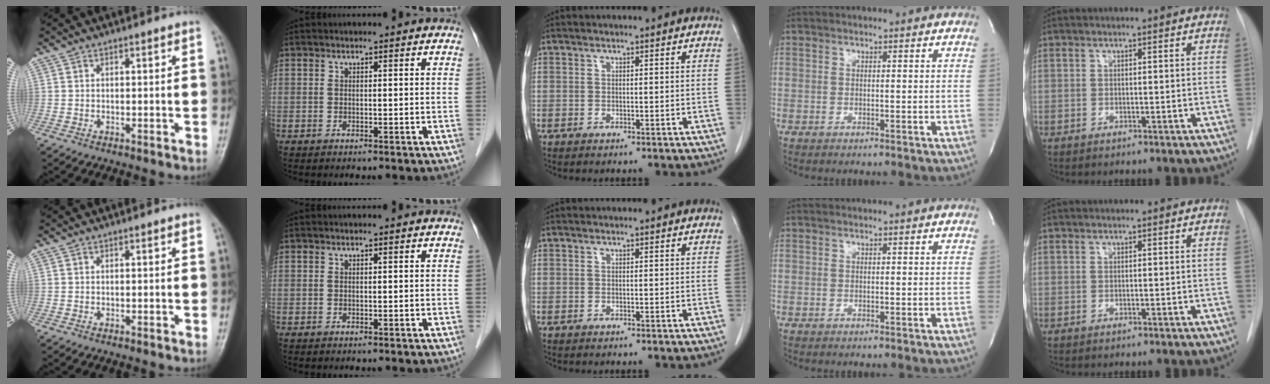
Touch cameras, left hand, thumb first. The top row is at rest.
{}